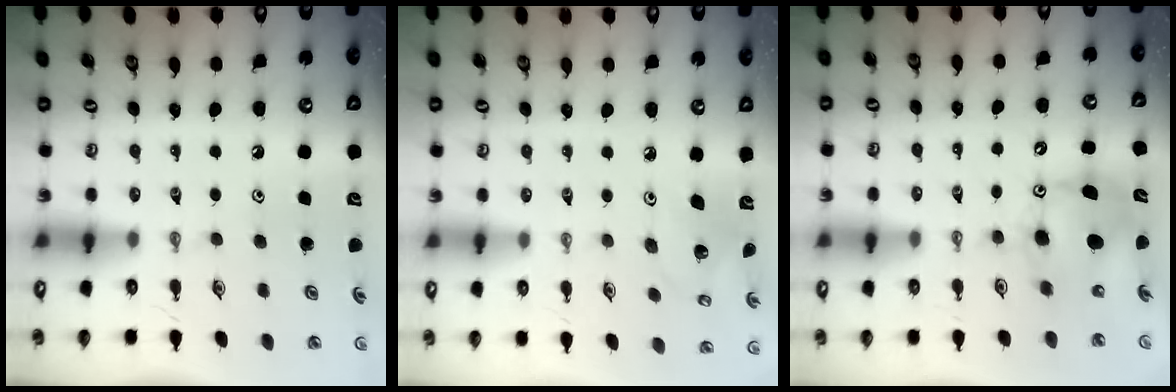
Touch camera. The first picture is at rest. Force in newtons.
{"total": 4.4, "press": 4.4, "slide": 0.2}
{"total": 8.8, "press": 8.8, "slide": 0.6}